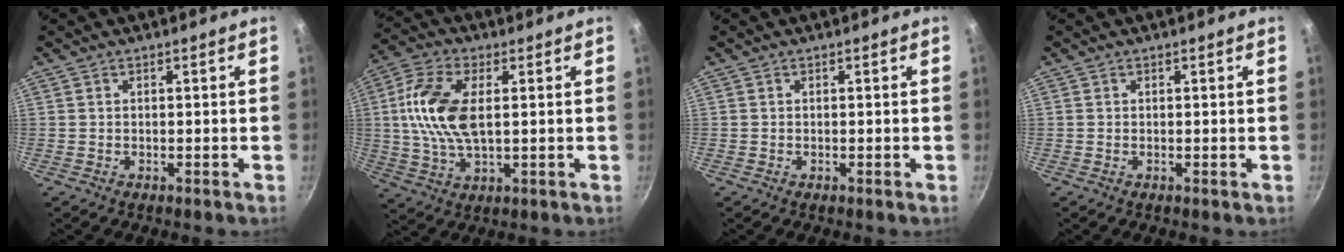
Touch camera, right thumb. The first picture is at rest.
{"total": 12.8, "force": [1.8, 6.5, 10.8], "torque": [-0.216, 0.008, 0.030]}
{"total": 0.0}
{"total": 0.0}